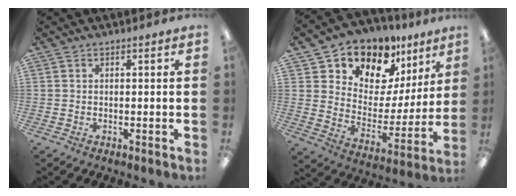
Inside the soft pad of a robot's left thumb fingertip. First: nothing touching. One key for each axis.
{"total": 12.4, "fx": 10.0, "fy": 6.9, "fz": 2.5, "tx": -0.060, "ty": -0.088, "tz": 0.186}